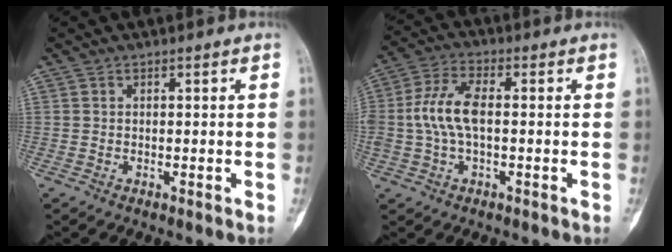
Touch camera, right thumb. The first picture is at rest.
{"total": 8.8, "force": [0.0, 4.2, 7.7], "torque": [-0.176, 0.024, -0.003]}